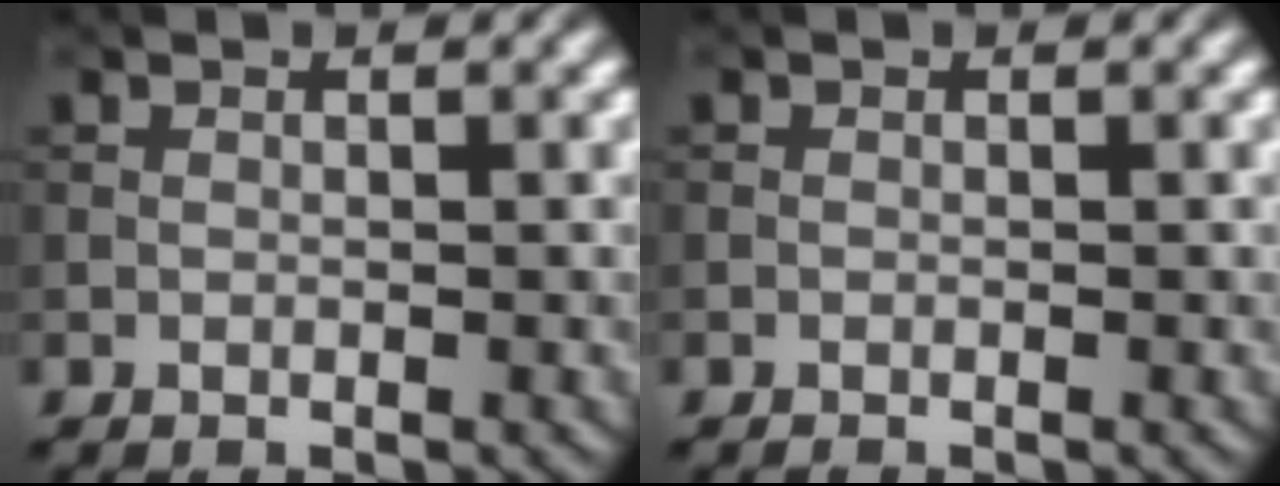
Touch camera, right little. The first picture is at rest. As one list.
[{"total": 0.0}]